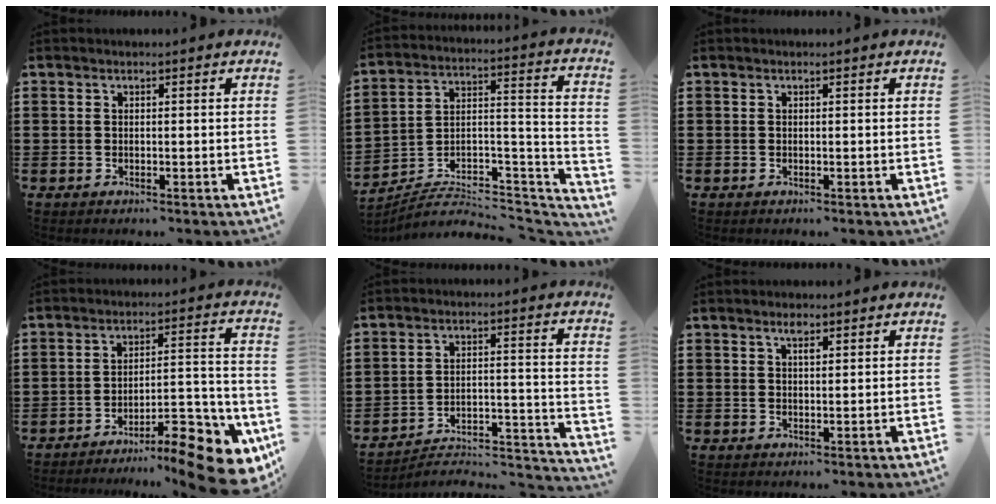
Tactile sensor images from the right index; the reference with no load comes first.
{"total": 4.9, "force": [-4.4, 1.4, 1.5], "torque": [-0.022, -0.008, -0.089]}
{"total": 0.0}
{"total": 10.5, "force": [-8.3, 2.0, 6.2], "torque": [-0.068, 0.020, -0.156]}
{"total": 3.5, "force": [-3.2, 1.1, 1.0], "torque": [-0.026, -0.007, -0.073]}
{"total": 1.9, "force": [1.2, 0.5, 1.5], "torque": [-0.032, 0.003, 0.019]}